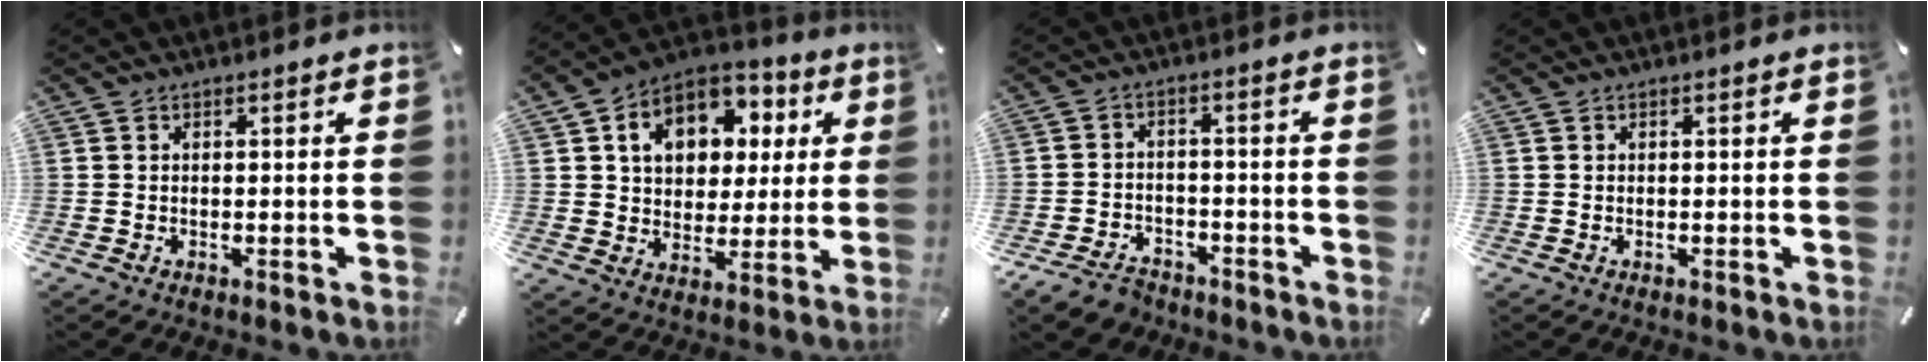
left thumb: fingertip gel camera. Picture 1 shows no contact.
{"total": 12.7, "force": [4.5, 10.1, 6.1], "torque": [-0.105, -0.015, 0.085]}
{"total": 5.3, "force": [-3.9, 3.1, 1.8], "torque": [-0.044, 0.018, -0.077]}
{"total": 0.0}